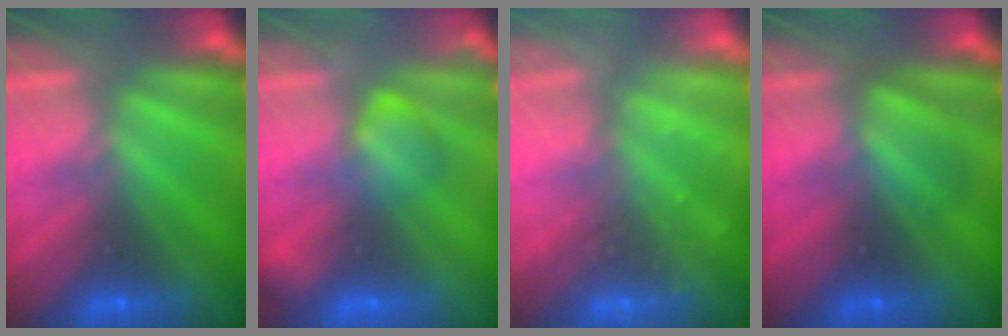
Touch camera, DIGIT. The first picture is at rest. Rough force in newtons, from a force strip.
{"total": 2.4}
{"total": 2.3}
{"total": 2.5}